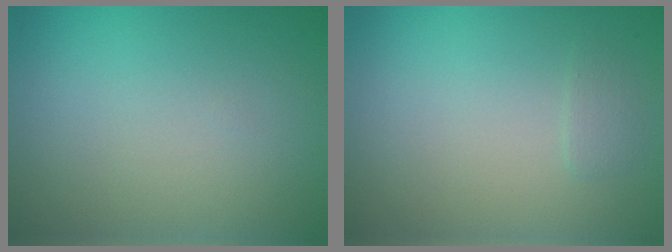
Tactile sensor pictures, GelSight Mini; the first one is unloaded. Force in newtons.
{"total": 0.7, "press": 0.7, "slide": 0.2}